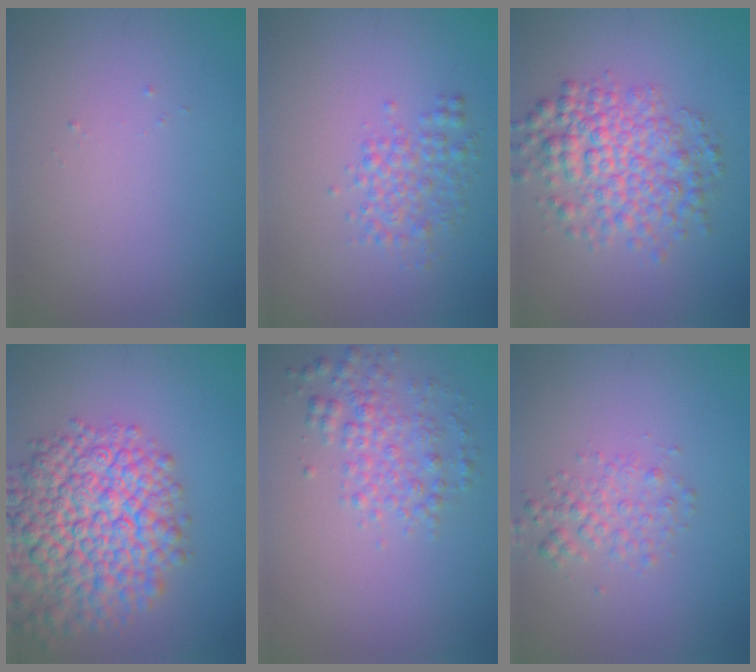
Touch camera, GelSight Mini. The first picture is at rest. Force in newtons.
{"total": 2.5, "press": 2.5, "slide": 0.0}
{"total": 5.9, "press": 5.9, "slide": 0.1}
{"total": 11.0, "press": 11.0, "slide": 0.5}
{"total": 3.0, "press": 3.0, "slide": 0.0}
{"total": 2.2, "press": 2.2, "slide": 0.1}